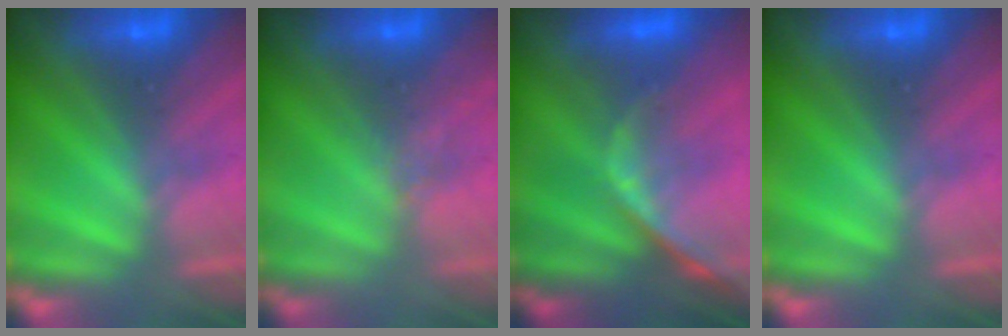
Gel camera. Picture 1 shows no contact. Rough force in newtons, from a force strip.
{"total": 2.4}
{"total": 1.2}
{"total": 0.0}